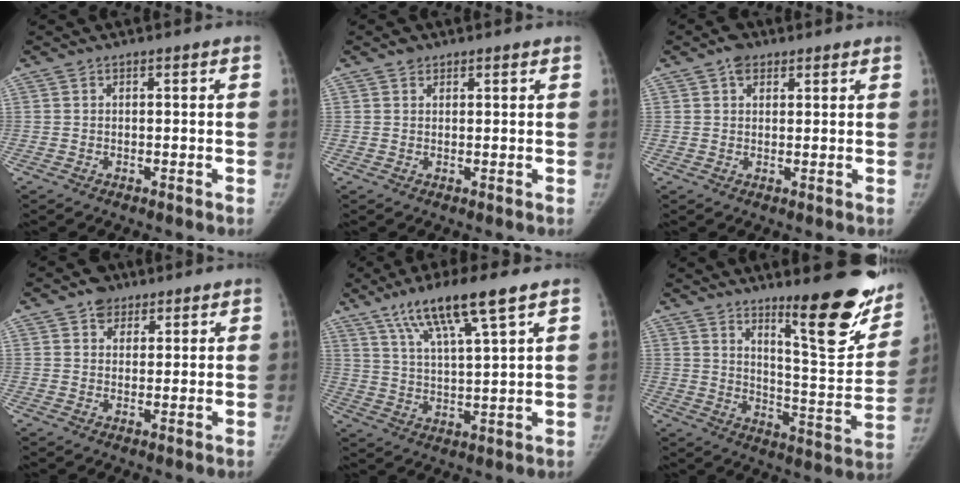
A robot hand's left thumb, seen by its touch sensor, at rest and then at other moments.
{"total": 1.8, "force": [1.2, 1.2, 0.4], "torque": [0.007, -0.005, 0.016]}
{"total": 3.5, "force": [2.0, 2.4, 1.5], "torque": [-0.006, -0.007, 0.029]}
{"total": 4.5, "force": [2.9, 3.3, 1.0], "torque": [0.009, -0.014, 0.043]}
{"total": 13.0, "force": [8.0, 1.7, 10.0], "torque": [-0.181, -0.024, 0.148]}
{"total": 20.8, "force": [13.1, 4.6, 15.4], "torque": [-0.166, -0.095, 0.198]}